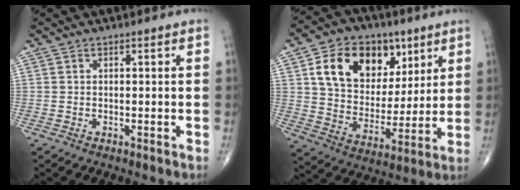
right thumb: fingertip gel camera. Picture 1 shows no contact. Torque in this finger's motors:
{"motor_torque": [0.33, 3.39, 1.06, 0.55, 0.13]}